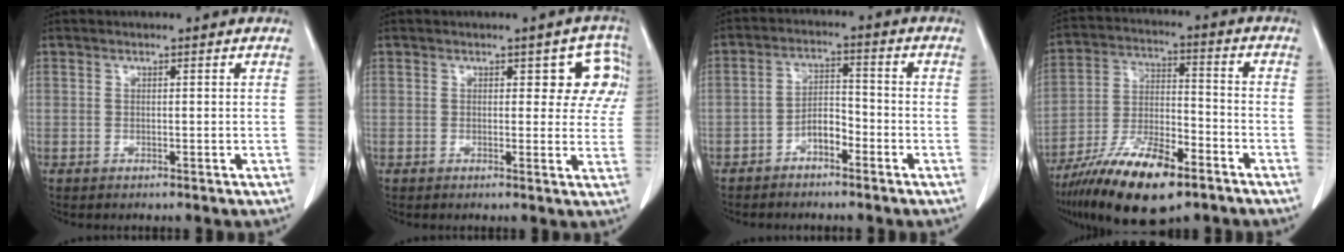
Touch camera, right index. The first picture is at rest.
{"total": 5.8, "force": [2.1, 3.2, 4.3], "torque": [-0.014, 0.013, 0.018]}
{"total": 4.2, "force": [-2.7, 1.8, 2.7], "torque": [-0.049, 0.018, -0.050]}
{"total": 16.2, "force": [-10.5, 4.7, 11.4], "torque": [-0.217, -0.012, -0.189]}